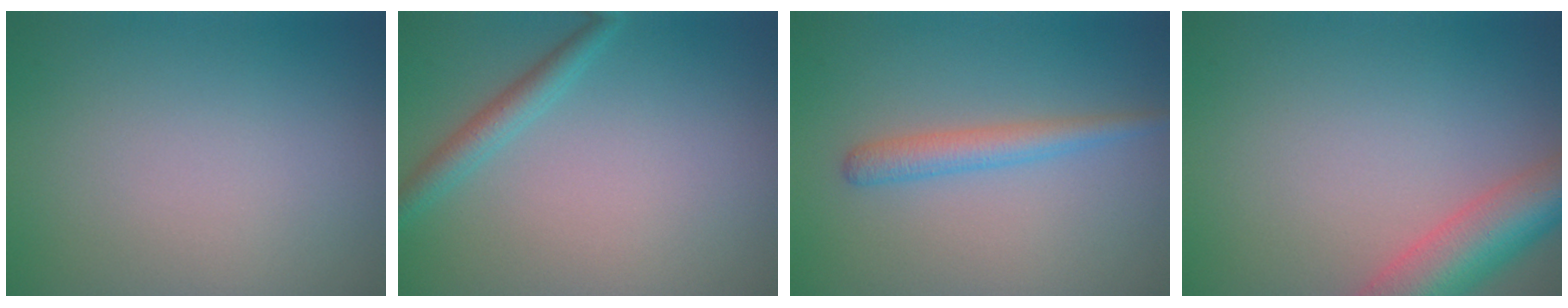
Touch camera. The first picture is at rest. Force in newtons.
{"total": 2.1, "press": 2.1, "slide": 0.1}
{"total": 2.4, "press": 2.4, "slide": 0.2}
{"total": 6.9, "press": 6.9, "slide": 0.3}